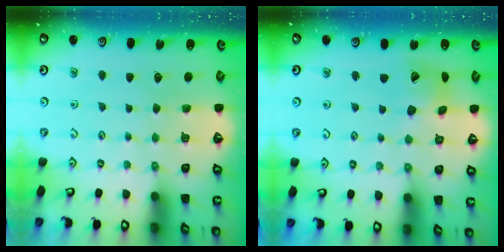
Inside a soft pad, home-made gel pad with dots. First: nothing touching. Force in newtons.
{"total": 10.8, "press": 10.7, "slide": 1.4}